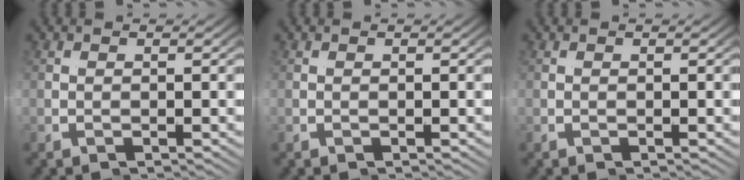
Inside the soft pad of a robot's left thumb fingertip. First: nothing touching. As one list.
[{"total": 0.0}, {"total": 0.0}]